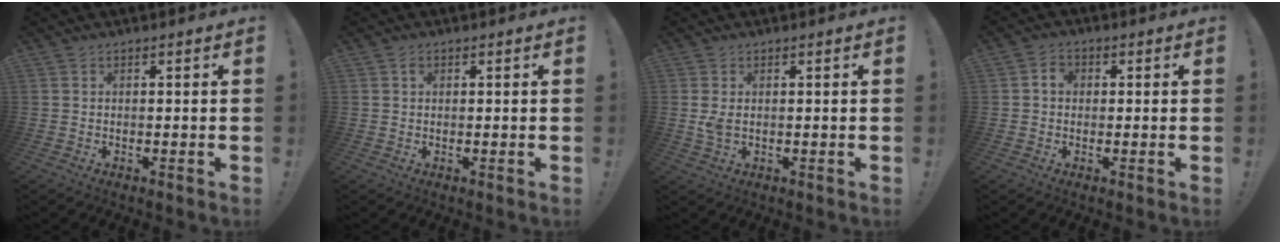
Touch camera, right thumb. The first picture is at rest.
{"total": 0.6, "force": [0.1, 0.6, 0.1], "torque": [-0.003, 0.002, 0.002]}
{"total": 2.7, "force": [0.4, 1.5, 2.2], "torque": [-0.031, 0.000, 0.006]}
{"total": 3.2, "force": [0.1, 2.4, 2.1], "torque": [-0.040, 0.008, 0.002]}